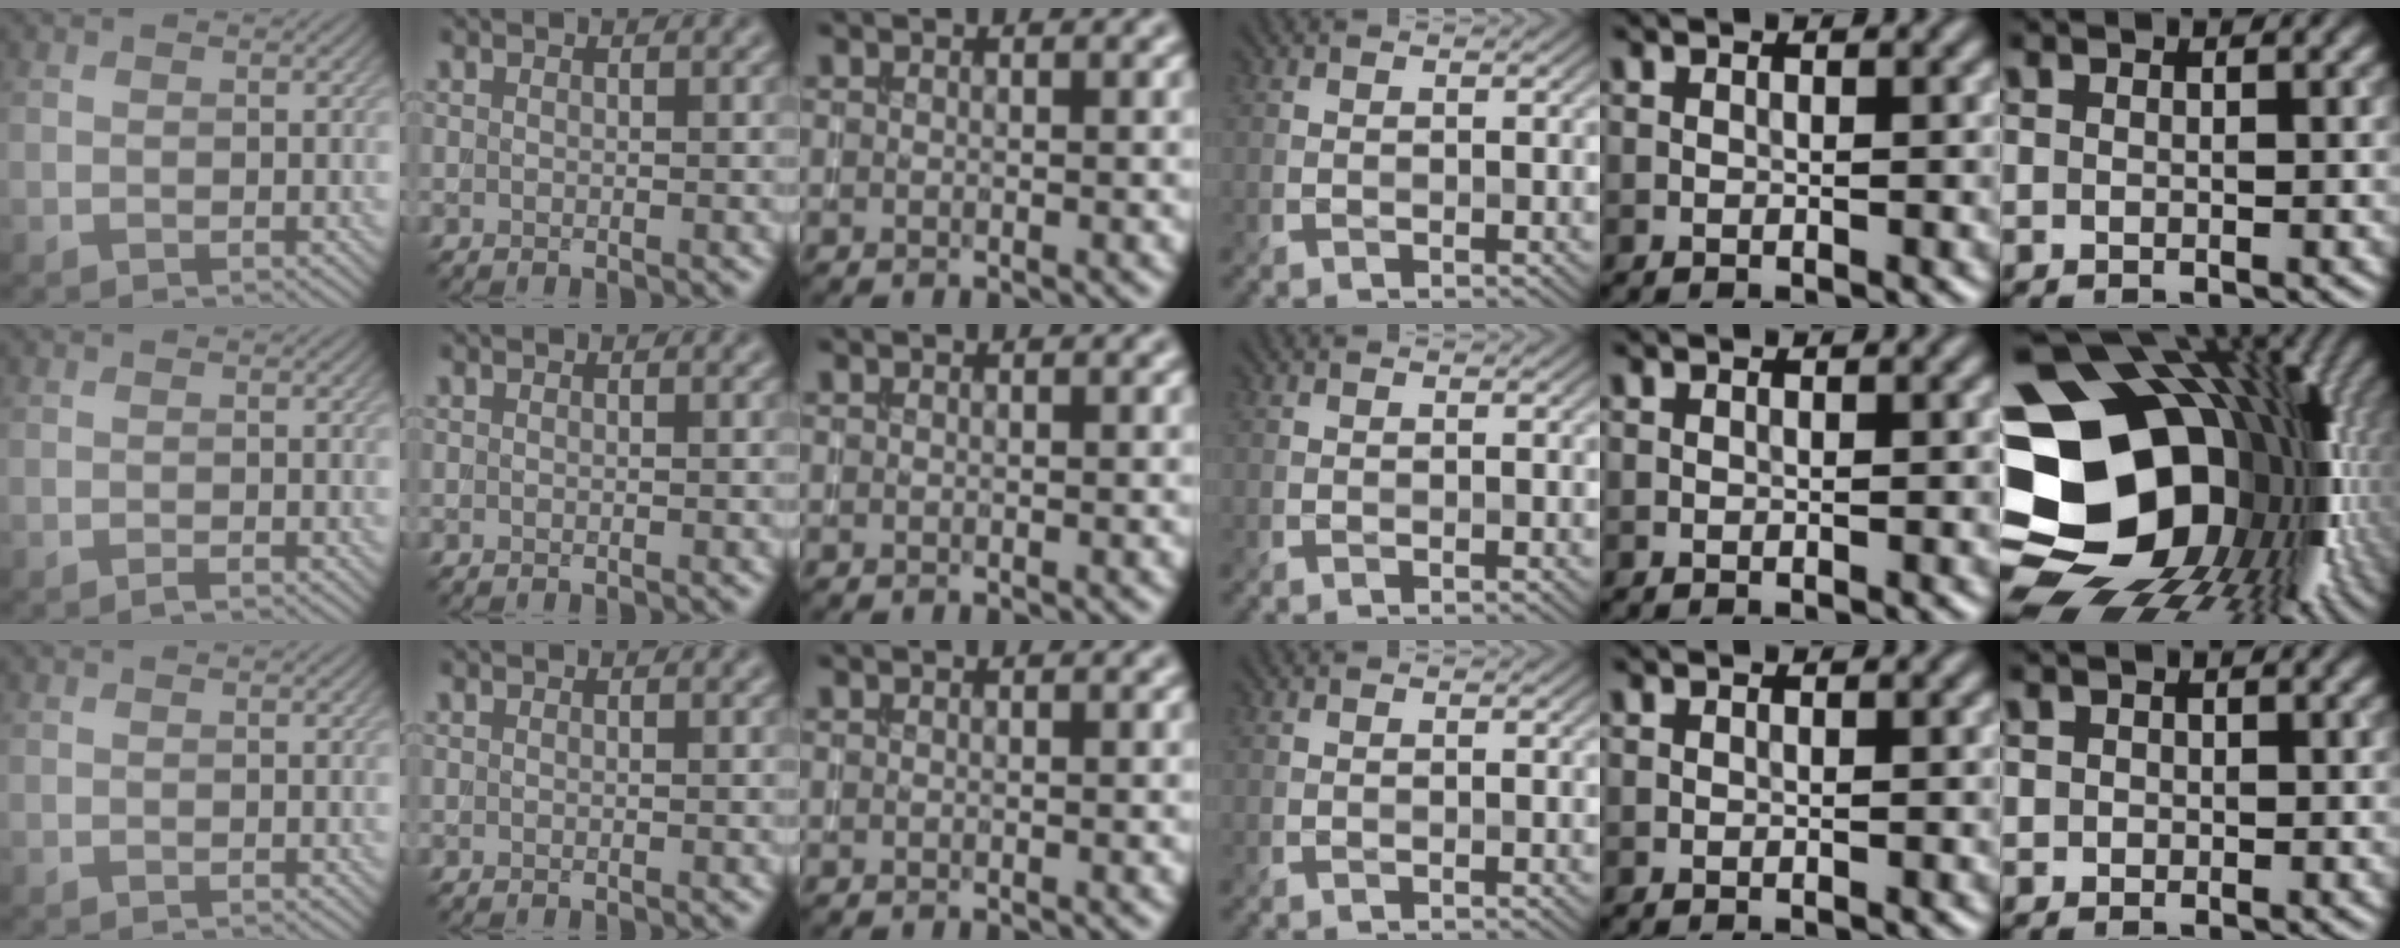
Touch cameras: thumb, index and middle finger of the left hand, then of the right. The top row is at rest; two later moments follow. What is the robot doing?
{"motion": "extract", "object": "drawer"}